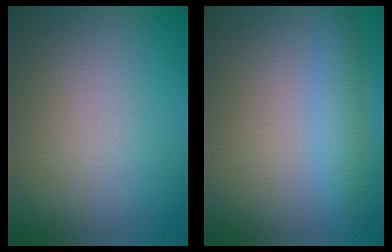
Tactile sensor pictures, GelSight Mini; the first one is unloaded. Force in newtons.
{"total": 2.8, "press": 2.8, "slide": 0.0}